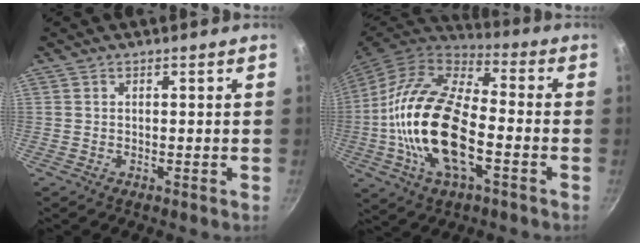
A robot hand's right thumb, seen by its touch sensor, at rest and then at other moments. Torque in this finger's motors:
{"motor_torque": [-0.08, 2.19, 2.70, -0.07, 0.57]}